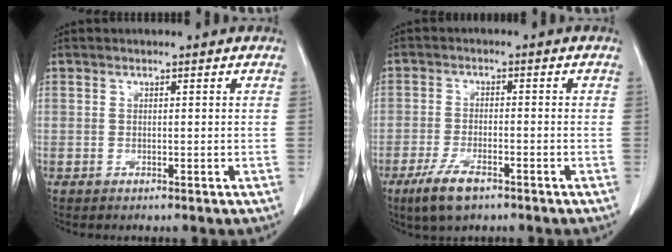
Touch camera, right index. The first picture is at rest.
{"total": 6.6, "force": [-4.2, 2.1, 4.6], "torque": [-0.099, -0.011, -0.073]}